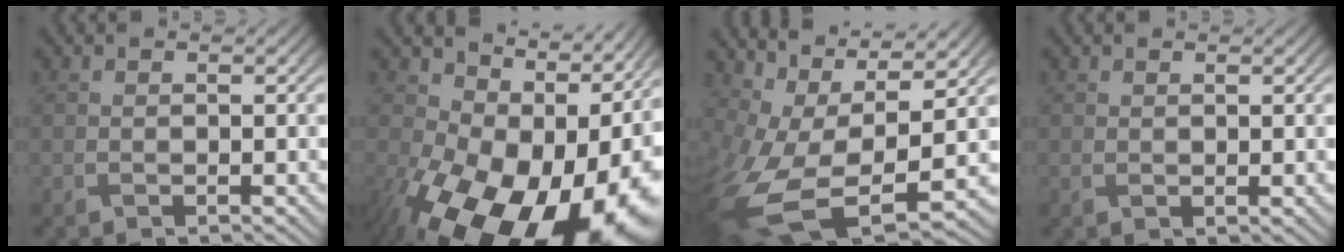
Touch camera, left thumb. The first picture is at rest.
{"total": 19.8, "force": [-4.0, 14.0, 13.5], "torque": [-0.192, -0.046, -0.029]}
{"total": 15.2, "force": [1.0, 7.5, 13.2], "torque": [-0.272, -0.033, 0.054]}
{"total": 0.6, "force": [0.4, 0.2, 0.4], "torque": [-0.008, 0.000, 0.010]}